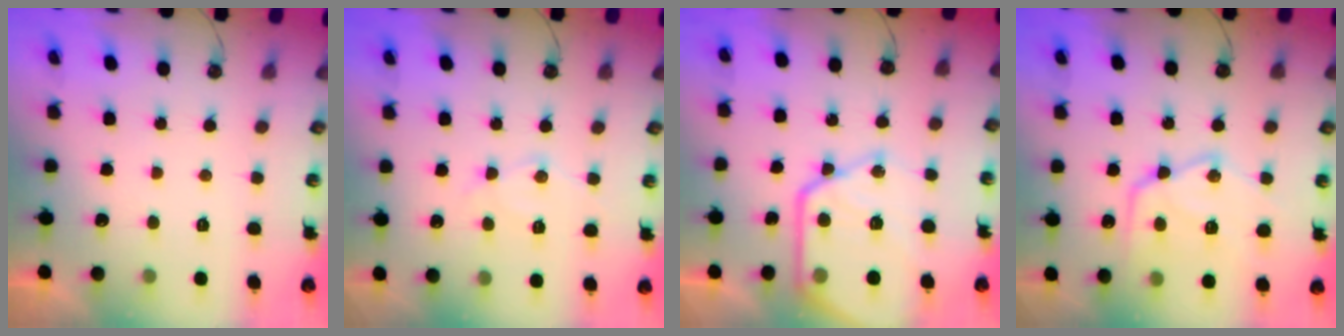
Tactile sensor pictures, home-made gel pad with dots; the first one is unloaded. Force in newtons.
{"total": 8.0, "press": 7.9, "slide": 0.7}
{"total": 20.5, "press": 20.4, "slide": 2.2}
{"total": 16.6, "press": 16.5, "slide": 1.5}